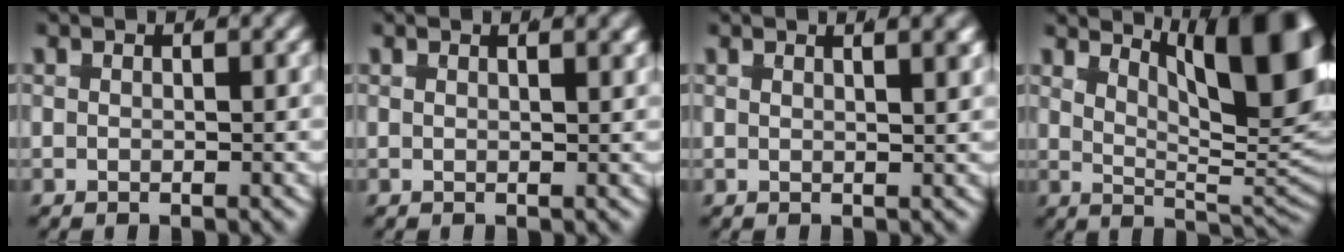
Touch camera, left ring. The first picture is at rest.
{"total": 1.2, "force": [0.8, 0.3, 0.8], "torque": [-0.007, 0.003, 0.010]}
{"total": 2.5, "force": [1.6, 0.8, 1.7], "torque": [-0.015, 0.008, 0.020]}
{"total": 15.4, "force": [4.3, 7.5, 12.7], "torque": [-0.130, 0.012, 0.044]}